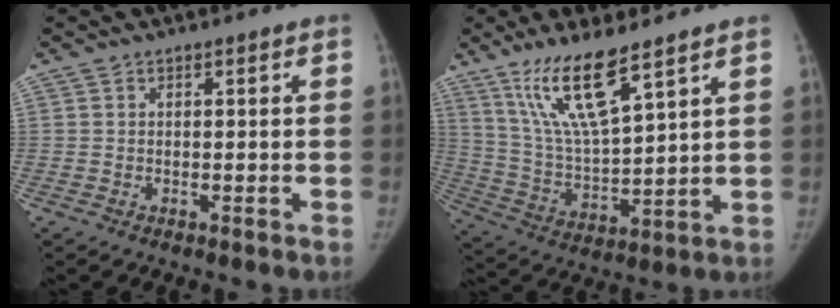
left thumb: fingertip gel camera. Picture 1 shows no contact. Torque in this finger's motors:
{"motor_torque": [0.21, 0.27, 1.41, -1.35, 0.08]}